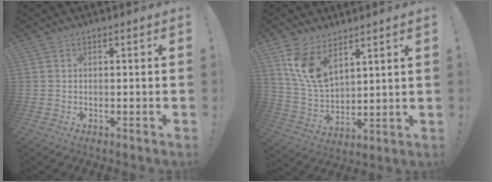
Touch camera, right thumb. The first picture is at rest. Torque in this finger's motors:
{"motor_torque": [0.43, 0.56, 0.23, 0.08, 0.27]}